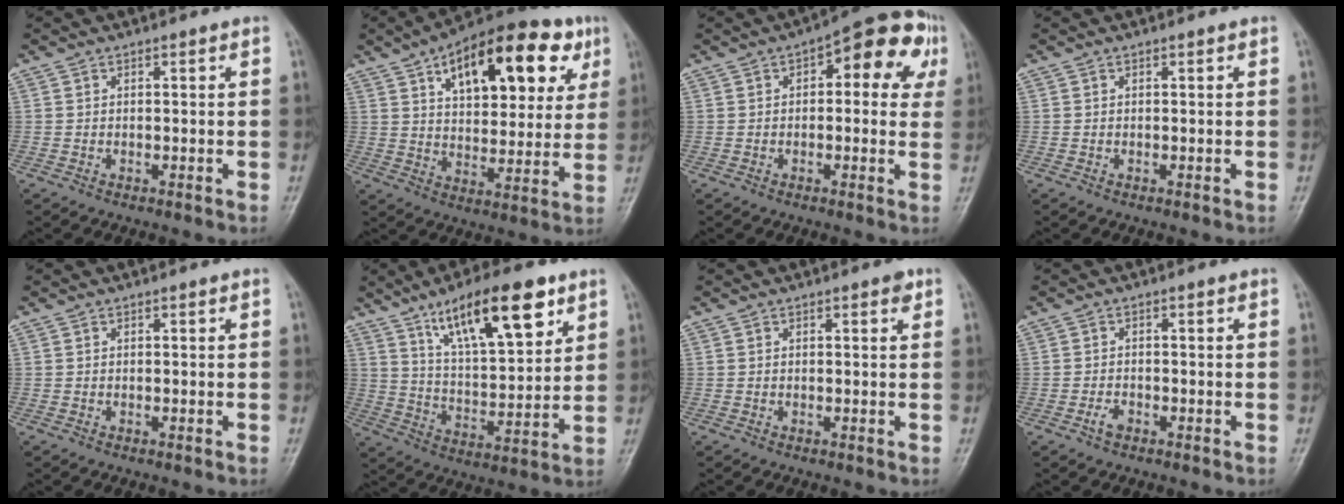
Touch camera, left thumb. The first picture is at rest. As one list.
[{"total": 23.4, "force": [10.1, 11.5, 17.7], "torque": [-0.218, -0.003, 0.151]}, {"total": 13.2, "force": [4.4, 6.3, 10.8], "torque": [-0.083, 0.022, 0.043]}, {"total": 0.0}, {"total": 0.0}, {"total": 18.0, "force": [10.2, 6.1, 13.5], "torque": [-0.191, -0.042, 0.175]}, {"total": 1.2, "force": [0.7, 0.4, 0.9], "torque": [-0.009, 0.000, 0.005]}, {"total": 1.9, "force": [-1.1, 1.1, 1.1], "torque": [-0.022, 0.006, -0.022]}]